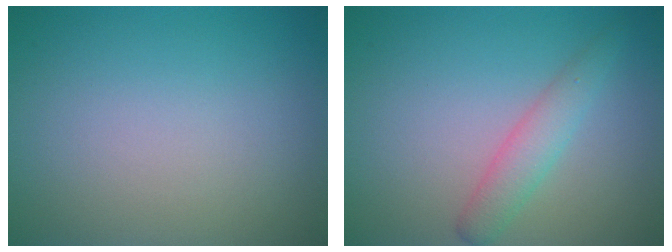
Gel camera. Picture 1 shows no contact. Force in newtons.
{"total": 1.7, "press": 1.7, "slide": 0.1}